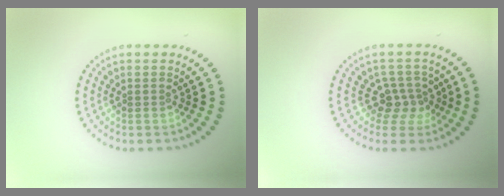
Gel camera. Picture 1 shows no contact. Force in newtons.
{"total": 2.7, "press": 2.0, "slide": 1.8}